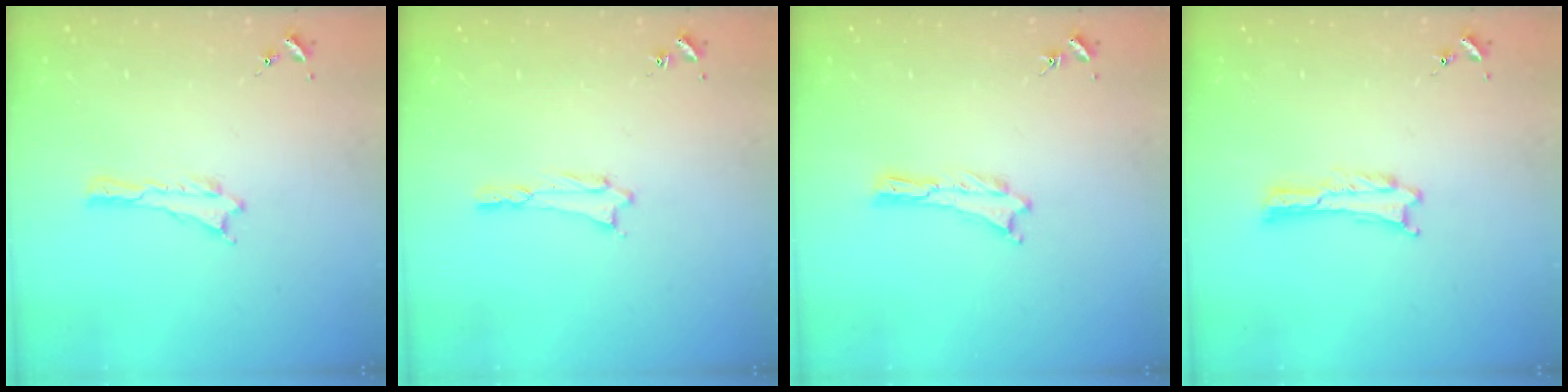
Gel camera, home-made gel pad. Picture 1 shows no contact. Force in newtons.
{"total": 0.7, "press": 0.7, "slide": 0.1}
{"total": 0.0}
{"total": 0.0}